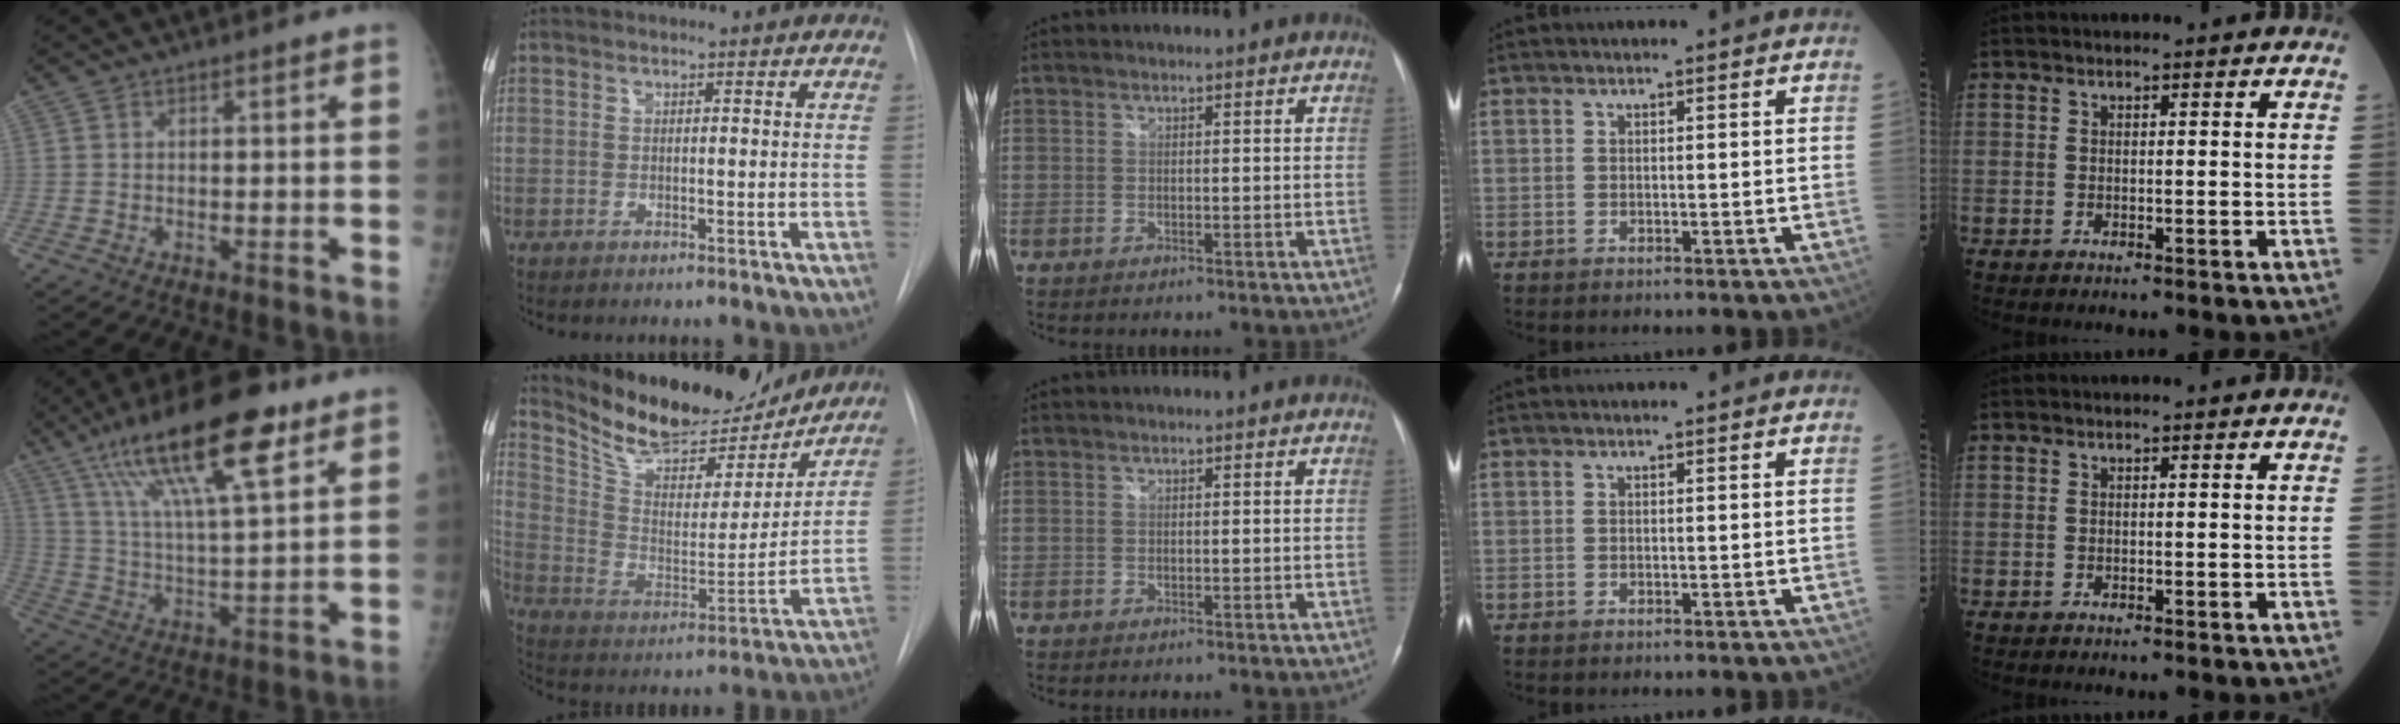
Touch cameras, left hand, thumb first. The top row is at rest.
{"thumb": {"total": 21.9, "force": [12.4, 5.9, 17.0], "torque": [-0.288, -0.024, 0.218]}, "index": {"total": 19.3, "force": [17.5, 5.5, 6.1], "torque": [-0.111, -0.017, 0.284]}}